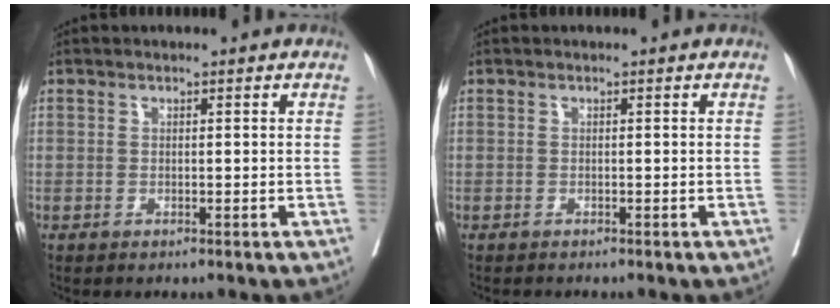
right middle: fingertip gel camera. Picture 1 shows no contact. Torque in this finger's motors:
{"motor_torque": [0.26, -0.31, -0.01, -0.01]}